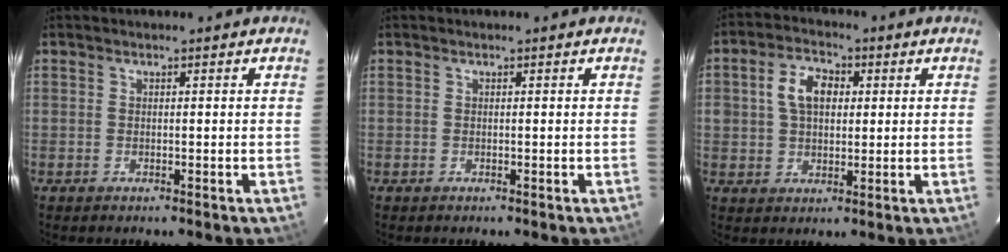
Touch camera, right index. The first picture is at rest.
{"total": 0.0}
{"total": 7.3, "force": [1.6, 5.2, 5.0], "torque": [-0.094, 0.022, 0.031]}